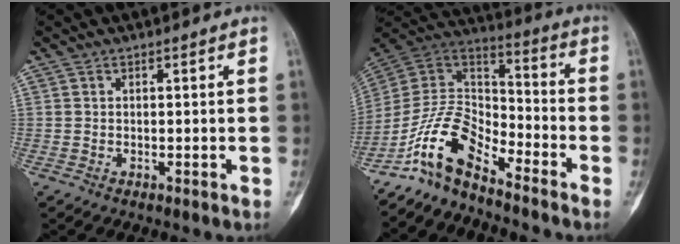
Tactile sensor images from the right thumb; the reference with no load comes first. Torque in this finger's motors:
{"motor_torque": [0.31, 0.14, 1.38, -1.40, 0.19]}